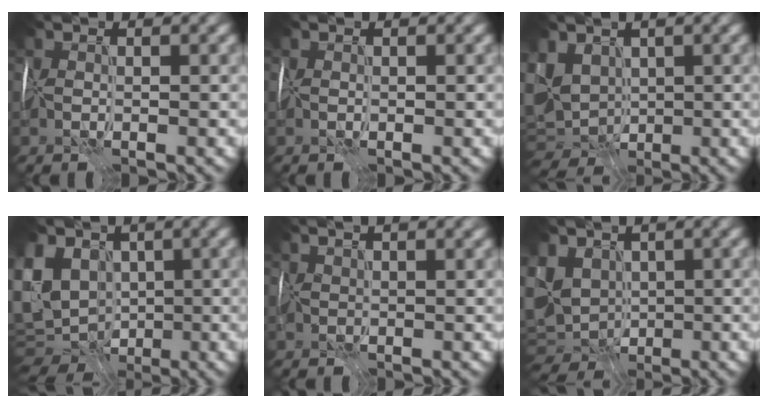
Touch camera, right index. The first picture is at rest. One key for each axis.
{"total": 0.0}
{"total": 6.6, "fx": 0.2, "fy": 4.9, "fz": 4.4, "tx": -0.094, "ty": -0.012, "tz": 0.007}
{"total": 12.3, "fx": -0.5, "fy": 9.9, "fz": 7.3, "tx": -0.159, "ty": -0.002, "tz": -0.020}
{"total": 3.9, "fx": 2.3, "fy": 1.4, "fz": 2.8, "tx": -0.041, "ty": 0.017, "tz": 0.029}
{"total": 7.3, "fx": -0.2, "fy": 5.5, "fz": 4.8, "tx": -0.096, "ty": -0.014, "tz": 0.001}